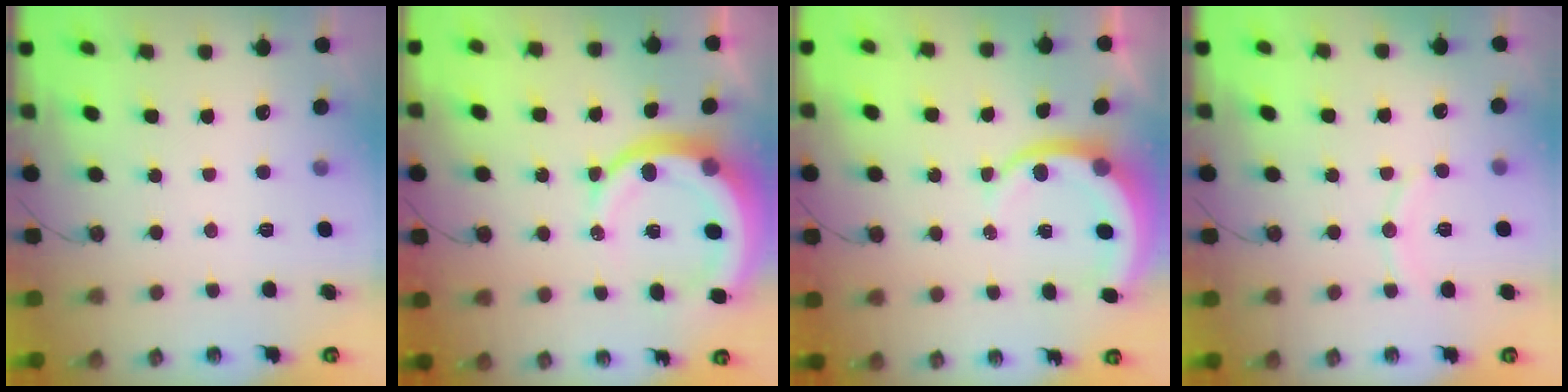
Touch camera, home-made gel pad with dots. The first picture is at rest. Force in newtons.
{"total": 13.4, "press": 13.3, "slide": 1.5}
{"total": 7.3, "press": 7.3, "slide": 0.9}
{"total": 7.1, "press": 7.1, "slide": 0.0}